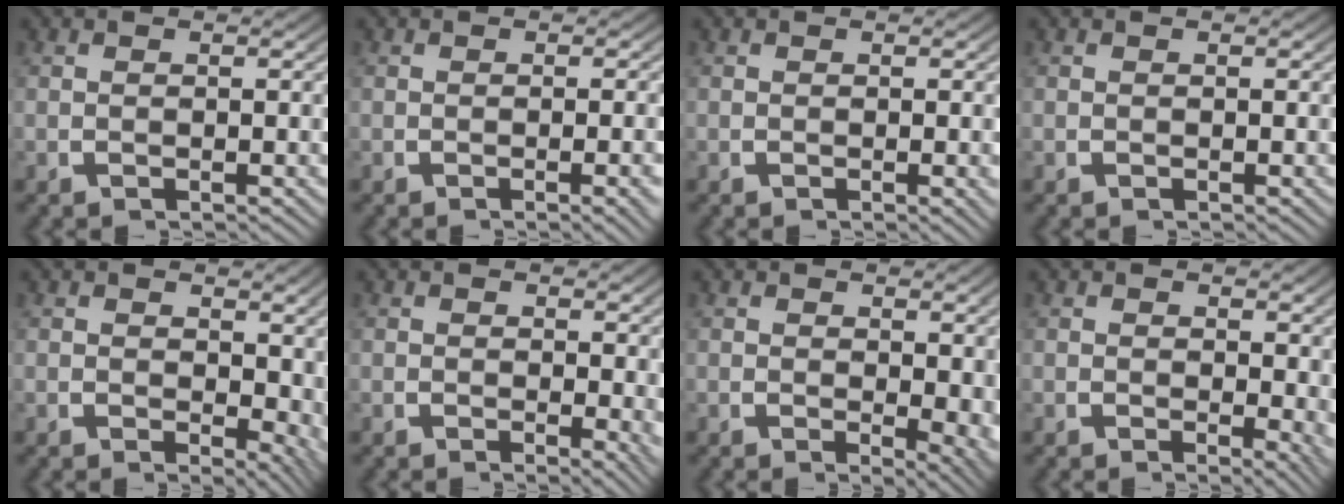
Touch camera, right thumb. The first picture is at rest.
{"total": 1.7, "force": [-0.5, 0.1, 1.6], "torque": [-0.021, 0.004, -0.008]}
{"total": 0.7, "force": [0.0, 0.0, 0.7], "torque": [-0.010, 0.000, 0.002]}
{"total": 0.0}
{"total": 3.5, "force": [0.9, 2.3, 2.6], "torque": [-0.017, -0.017, 0.021]}
{"total": 1.9, "force": [0.5, 0.7, 1.7], "torque": [-0.010, -0.007, 0.006]}
{"total": 3.3, "force": [0.3, 1.5, 2.9], "torque": [-0.024, -0.014, 0.010]}
{"total": 2.3, "force": [0.6, 1.1, 1.9], "torque": [-0.009, -0.007, 0.009]}